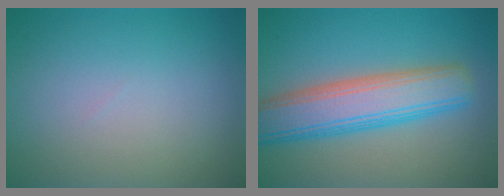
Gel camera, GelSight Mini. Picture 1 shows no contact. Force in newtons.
{"total": 7.5, "press": 7.5, "slide": 0.2}